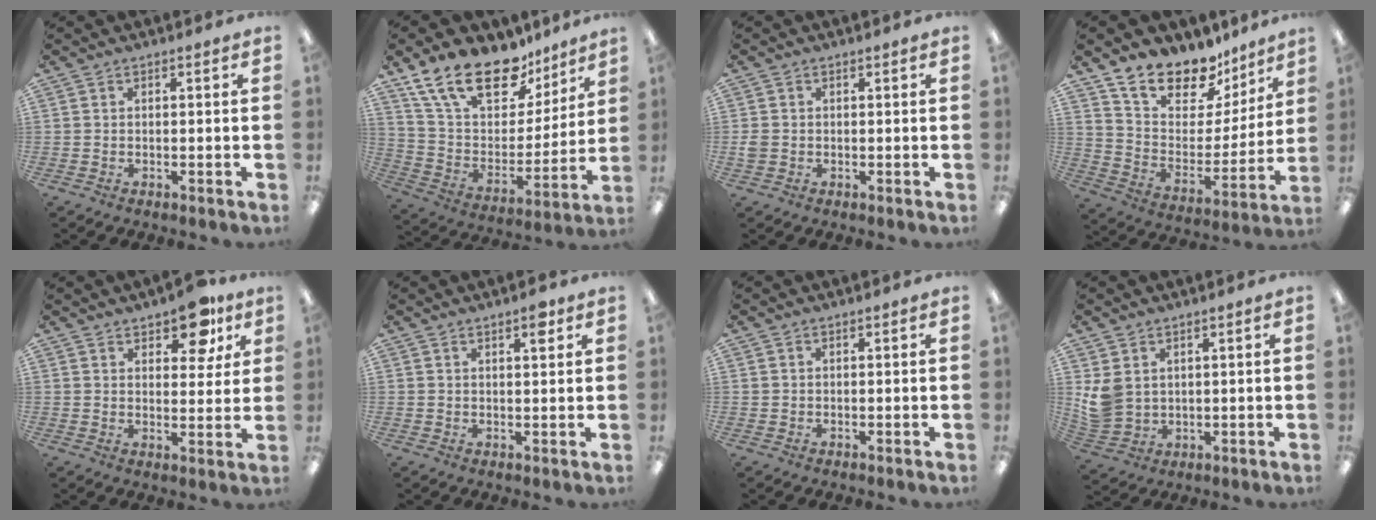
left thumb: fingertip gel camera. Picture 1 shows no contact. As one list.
[{"total": 21.7, "force": [15.5, 10.3, 11.1], "torque": [-0.206, -0.092, 0.282]}, {"total": 1.7, "force": [-0.2, 1.6, 0.7], "torque": [-0.004, 0.001, -0.005]}, {"total": 16.1, "force": [13.8, 7.2, 4.3], "torque": [-0.091, -0.115, 0.250]}, {"total": 10.0, "force": [6.8, 4.7, 5.6], "torque": [-0.054, -0.035, 0.114]}, {"total": 3.4, "force": [2.4, 1.0, 2.2], "torque": [-0.024, -0.009, 0.037]}, {"total": 0.6, "force": [0.4, 0.4, -0.1], "torque": [0.002, 0.003, 0.008]}, {"total": 6.3, "force": [2.8, 5.0, 2.7], "torque": [-0.058, -0.009, 0.057]}]